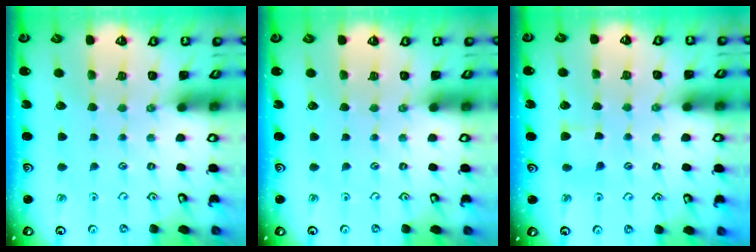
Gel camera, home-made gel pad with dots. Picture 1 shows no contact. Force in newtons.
{"total": 0.0}
{"total": 4.6, "press": 4.5, "slide": 0.4}